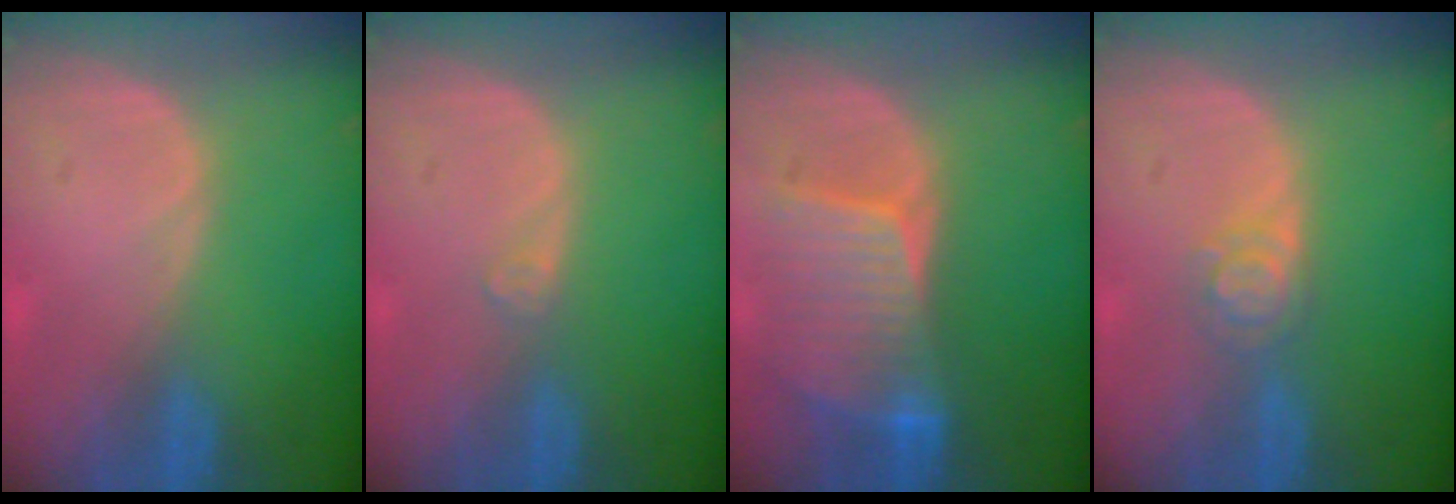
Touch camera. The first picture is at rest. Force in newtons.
{"total": 0.9, "press": 0.8, "slide": 0.2}
{"total": 8.4, "press": 7.6, "slide": 3.5}
{"total": 3.2, "press": 3.1, "slide": 0.4}